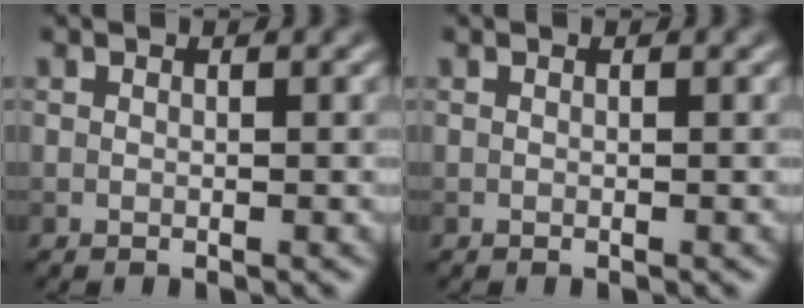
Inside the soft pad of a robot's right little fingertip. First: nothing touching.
{"total": 0.0}